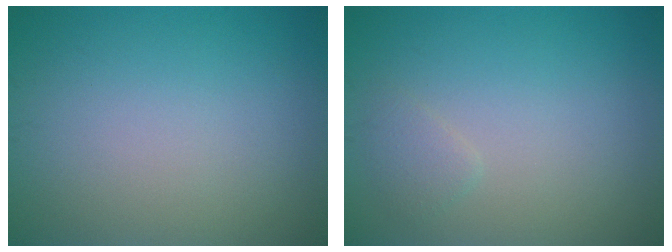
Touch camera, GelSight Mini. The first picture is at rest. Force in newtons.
{"total": 1.1, "press": 1.1, "slide": 0.1}